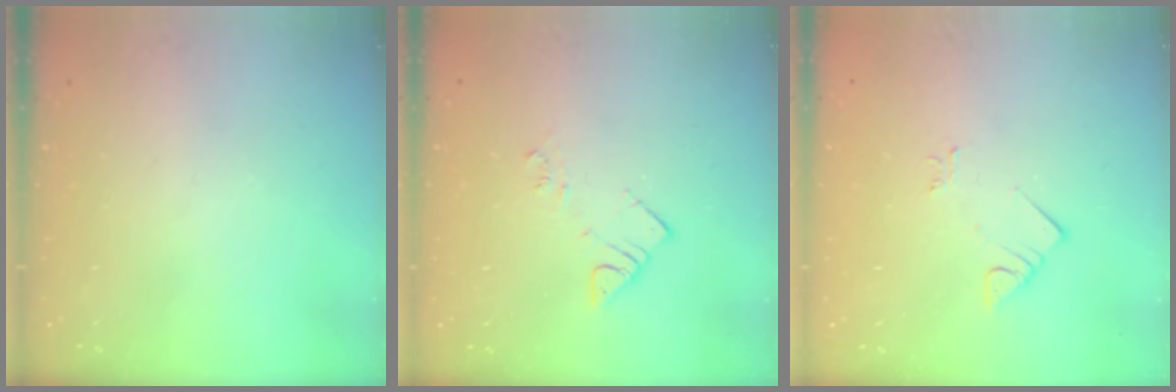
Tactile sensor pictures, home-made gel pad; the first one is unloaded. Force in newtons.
{"total": 6.0, "press": 6.0, "slide": 0.5}
{"total": 2.5, "press": 2.5, "slide": 0.3}